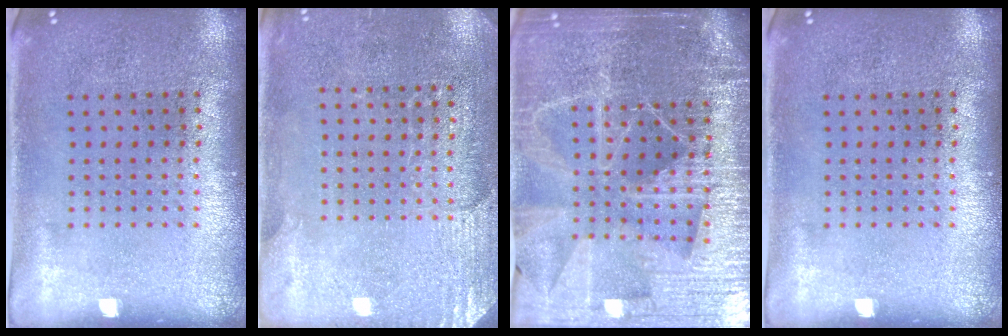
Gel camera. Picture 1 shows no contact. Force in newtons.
{"total": 2.8, "press": 2.6, "slide": 1.0}
{"total": 5.5, "press": 4.9, "slide": 2.4}
{"total": 0.0}